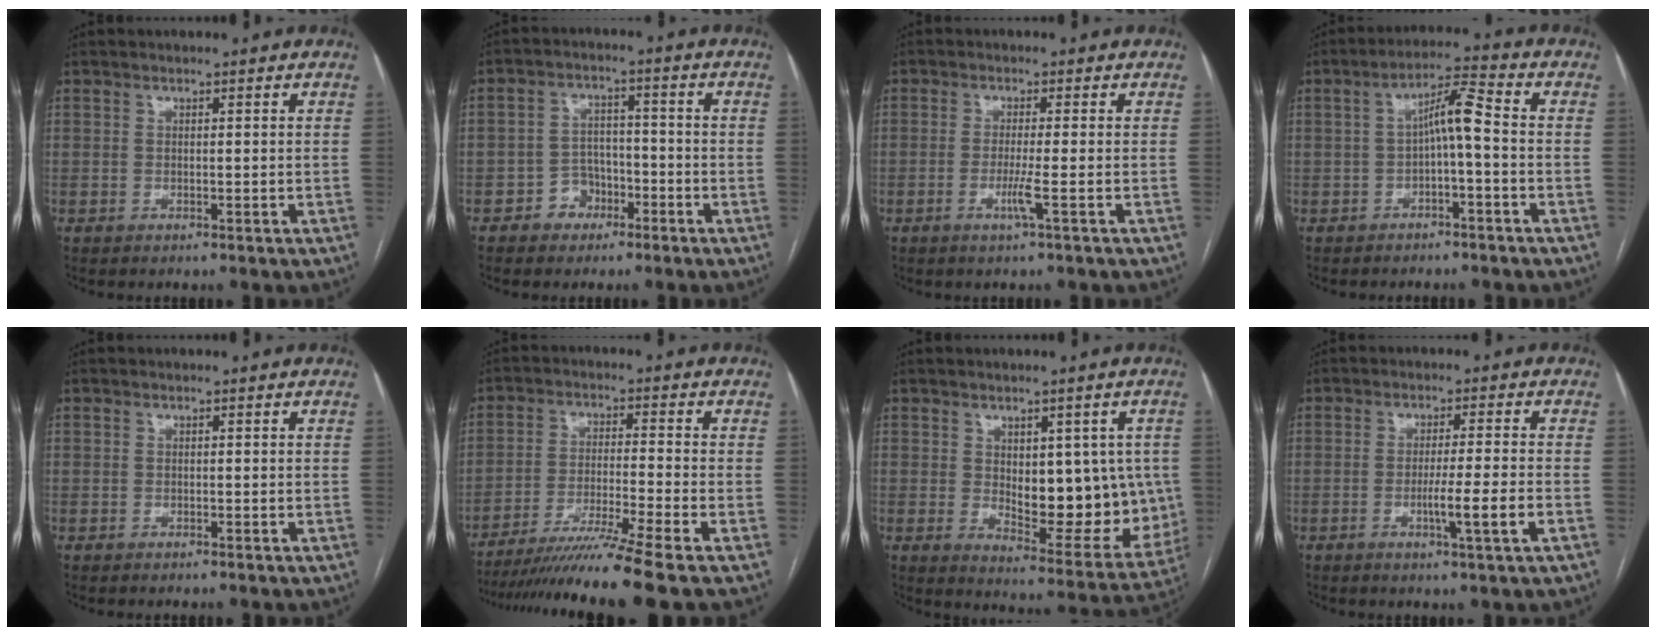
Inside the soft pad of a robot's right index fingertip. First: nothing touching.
{"total": 4.9, "force": [-2.7, 3.9, 1.4], "torque": [-0.017, 0.018, -0.043]}
{"total": 2.9, "force": [-1.1, -0.7, 2.6], "torque": [-0.054, -0.007, -0.023]}
{"total": 5.8, "force": [-0.7, 0.6, 5.7], "torque": [-0.097, 0.026, -0.012]}
{"total": 0.0}
{"total": 12.5, "force": [-10.1, -3.2, 6.7], "torque": [-0.103, -0.035, -0.168]}
{"total": 13.9, "force": [0.5, 6.2, 12.4], "torque": [-0.152, -0.007, 0.025]}
{"total": 6.2, "force": [-2.0, -0.8, 5.8], "torque": [-0.095, -0.012, -0.034]}